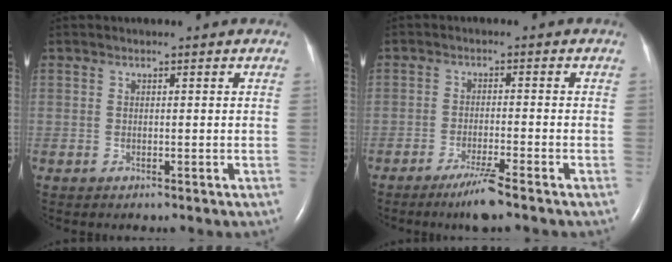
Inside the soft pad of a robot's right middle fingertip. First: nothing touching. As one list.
[{"total": 4.7, "force": [-3.4, -0.5, 3.1], "torque": [-0.064, -0.013, -0.066]}]